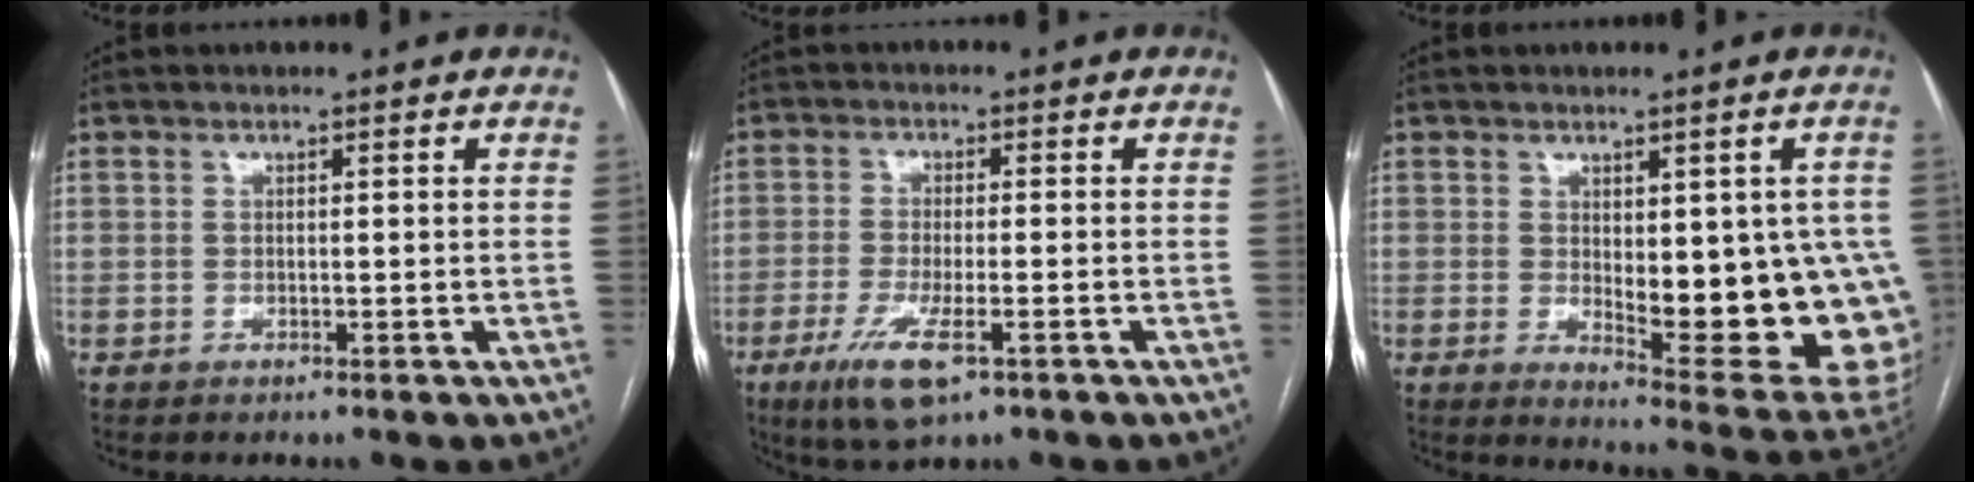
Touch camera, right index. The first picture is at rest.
{"total": 8.0, "force": [-4.1, 1.7, 6.6], "torque": [-0.131, -0.020, -0.068]}
{"total": 17.8, "force": [-1.1, 5.5, 16.9], "torque": [-0.154, -0.005, 0.009]}